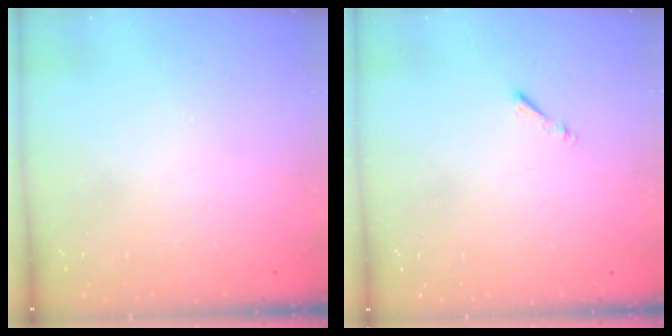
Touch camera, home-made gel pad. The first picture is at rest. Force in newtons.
{"total": 0.8, "press": 0.7, "slide": 0.3}